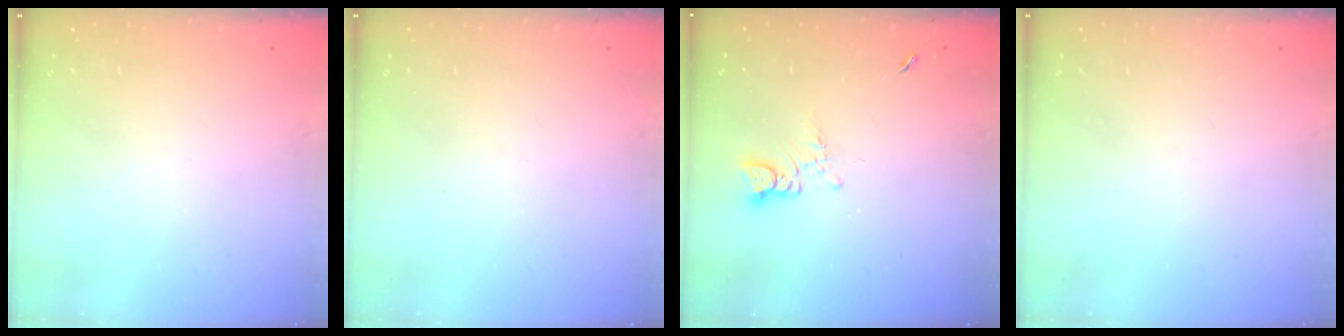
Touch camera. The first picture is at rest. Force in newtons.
{"total": 0.0}
{"total": 2.7, "press": 2.7, "slide": 0.2}
{"total": 0.0}